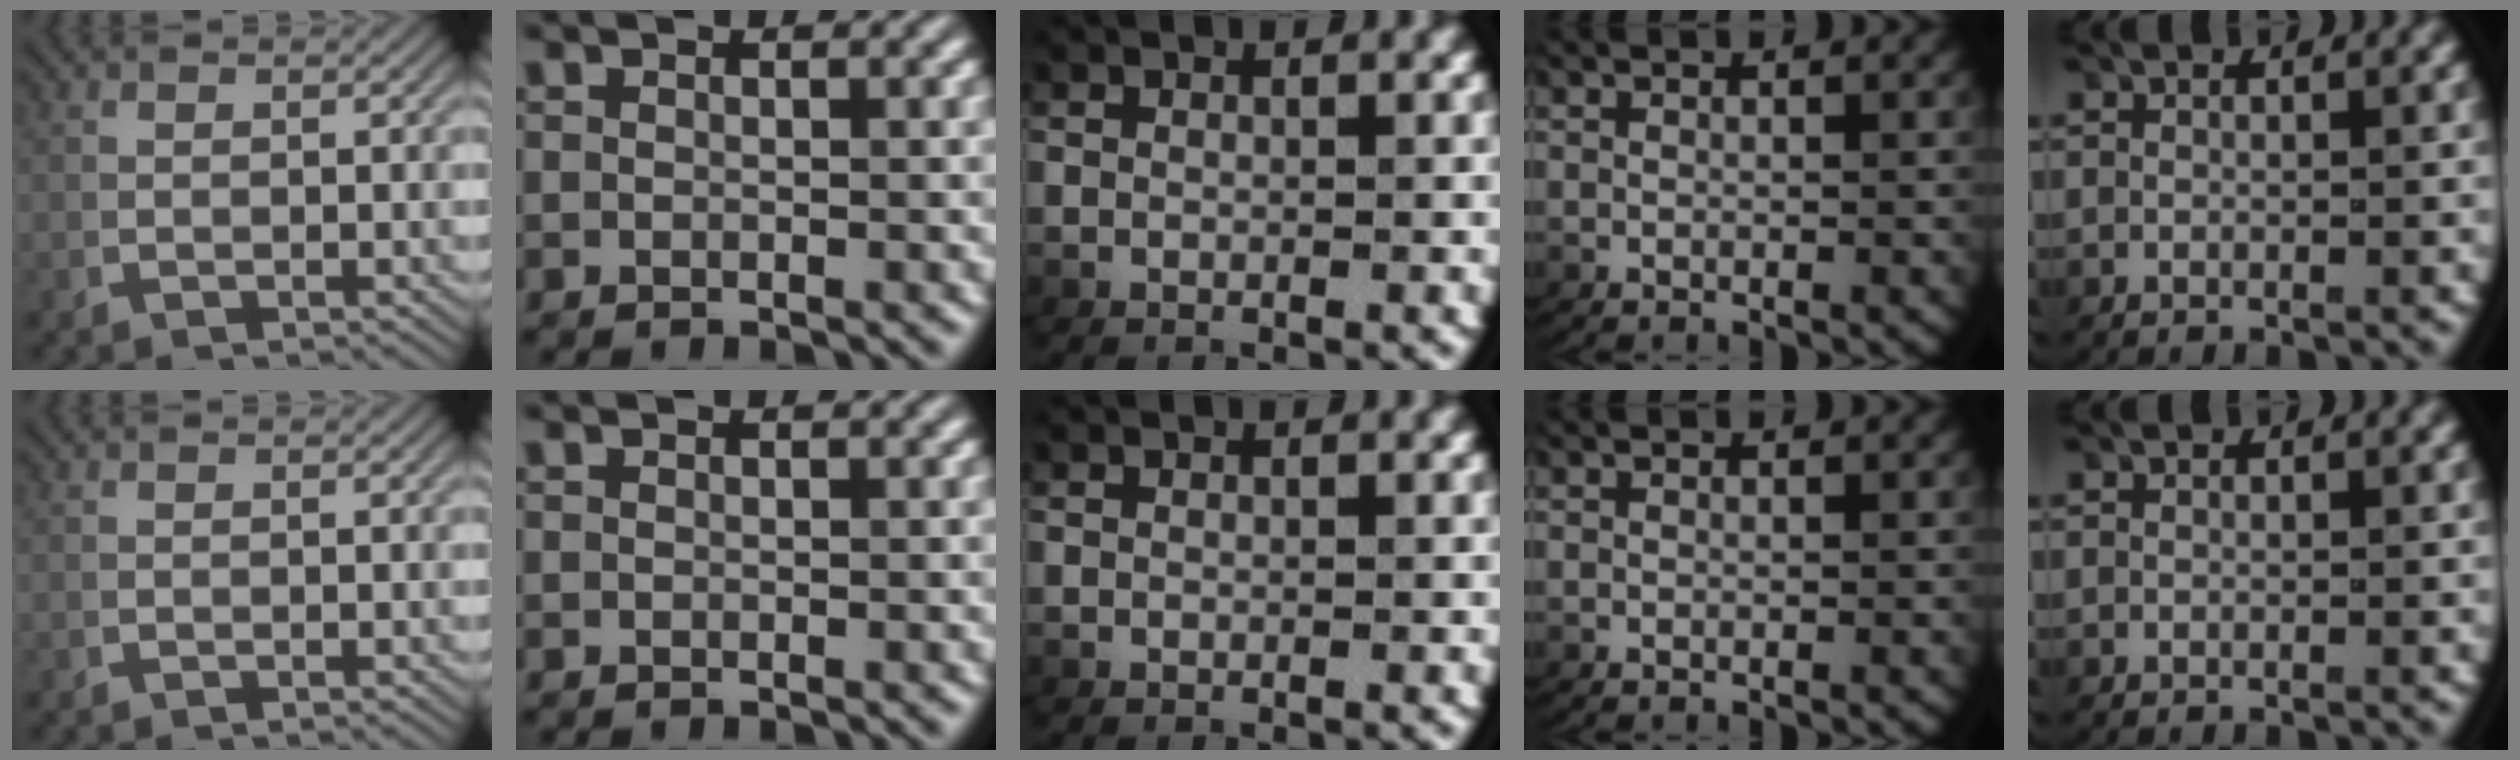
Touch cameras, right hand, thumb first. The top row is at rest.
{}